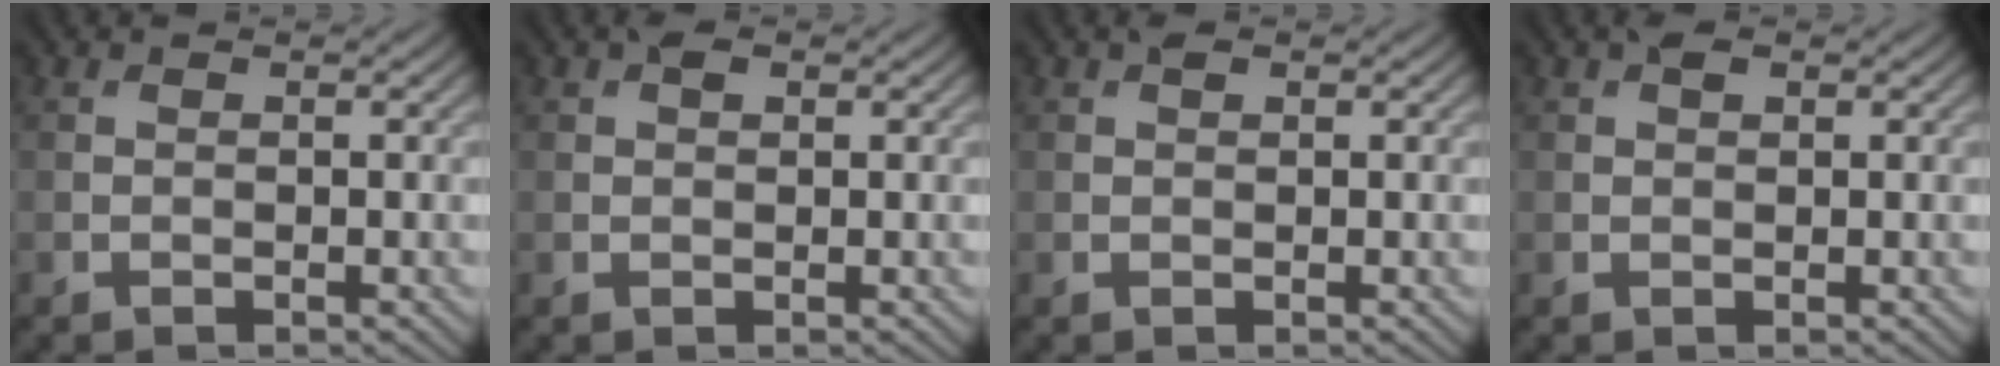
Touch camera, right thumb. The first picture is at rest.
{"total": 1.3, "force": [0.6, 0.7, 0.8], "torque": [-0.015, 0.003, 0.009]}
{"total": 0.8, "force": [0.4, 0.5, 0.6], "torque": [-0.010, 0.001, 0.007]}
{"total": 1.2, "force": [0.6, 0.7, 0.8], "torque": [-0.015, 0.003, 0.011]}